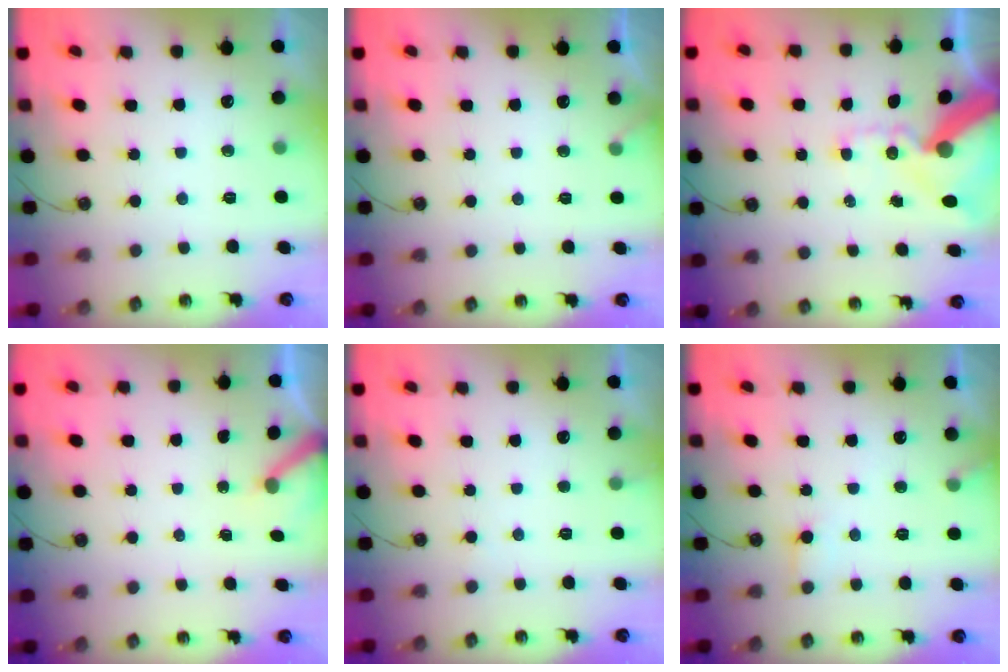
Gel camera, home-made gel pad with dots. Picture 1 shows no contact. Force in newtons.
{"total": 2.4, "press": 2.4, "slide": 0.2}
{"total": 17.7, "press": 17.5, "slide": 2.5}
{"total": 2.9, "press": 2.9, "slide": 0.3}
{"total": 4.8, "press": 4.8, "slide": 0.4}
{"total": 6.4, "press": 6.4, "slide": 0.6}